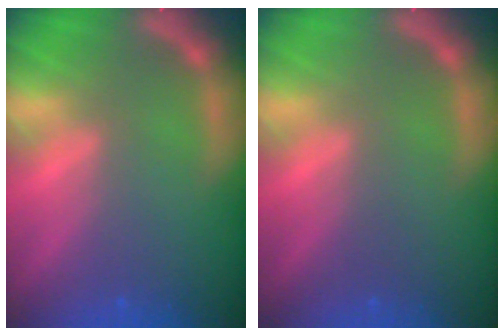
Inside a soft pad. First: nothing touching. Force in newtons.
{"total": 0.0}